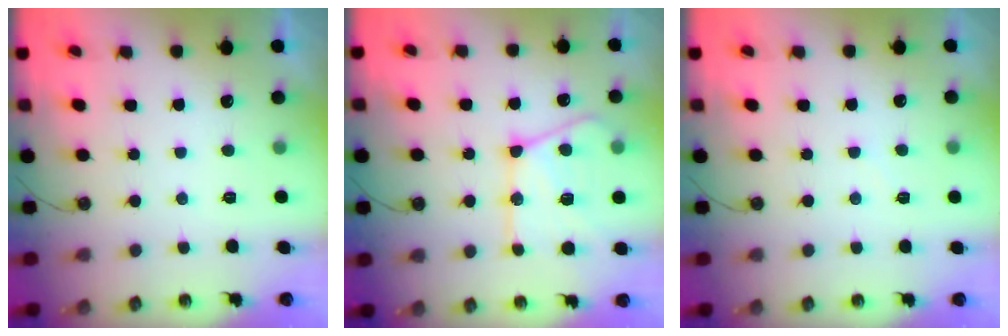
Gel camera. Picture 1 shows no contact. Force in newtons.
{"total": 19.4, "press": 19.2, "slide": 2.1}
{"total": 2.0, "press": 2.0, "slide": 0.4}